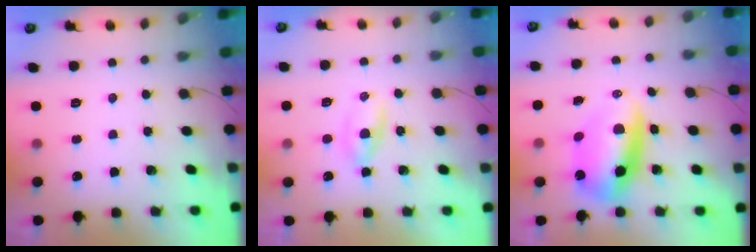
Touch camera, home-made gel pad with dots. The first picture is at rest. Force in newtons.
{"total": 3.2, "press": 3.0, "slide": 1.3}
{"total": 11.1, "press": 10.7, "slide": 3.2}